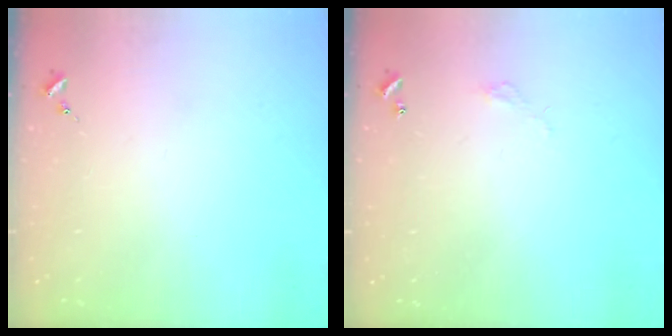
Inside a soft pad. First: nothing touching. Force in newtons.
{"total": 2.7, "press": 2.7, "slide": 0.2}